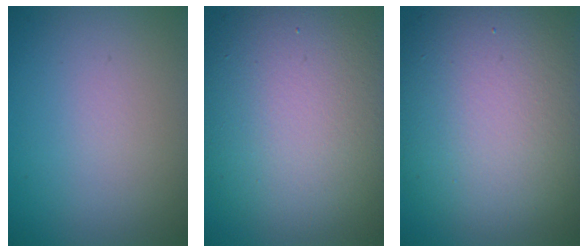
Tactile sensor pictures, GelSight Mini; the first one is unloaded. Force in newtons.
{"total": 12.9, "press": 12.9, "slide": 0.8}
{"total": 12.7, "press": 12.7, "slide": 0.6}